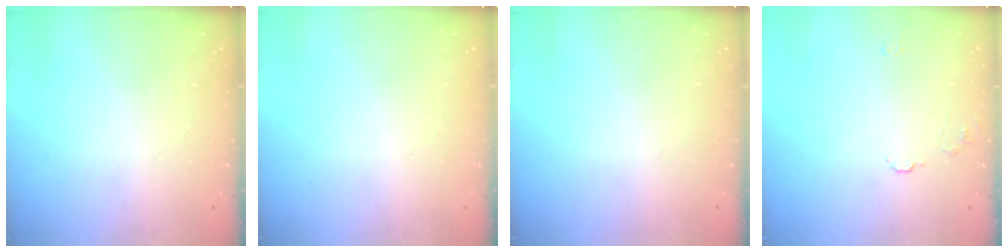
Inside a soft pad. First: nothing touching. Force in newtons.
{"total": 0.0}
{"total": 0.0}
{"total": 6.3, "press": 6.3, "slide": 0.5}